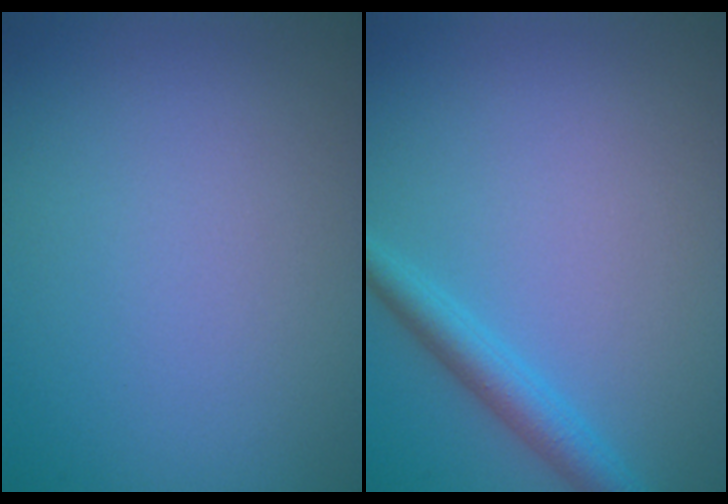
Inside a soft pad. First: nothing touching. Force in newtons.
{"total": 2.6, "press": 2.6, "slide": 0.1}